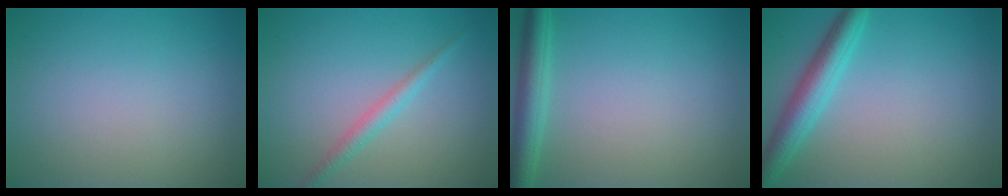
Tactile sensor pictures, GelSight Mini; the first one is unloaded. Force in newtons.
{"total": 1.7, "press": 1.7, "slide": 0.0}
{"total": 3.2, "press": 3.2, "slide": 0.2}
{"total": 4.0, "press": 4.0, "slide": 0.2}